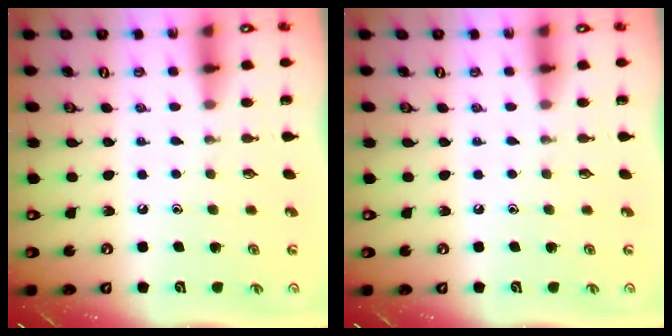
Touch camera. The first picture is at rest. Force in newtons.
{"total": 0.0}